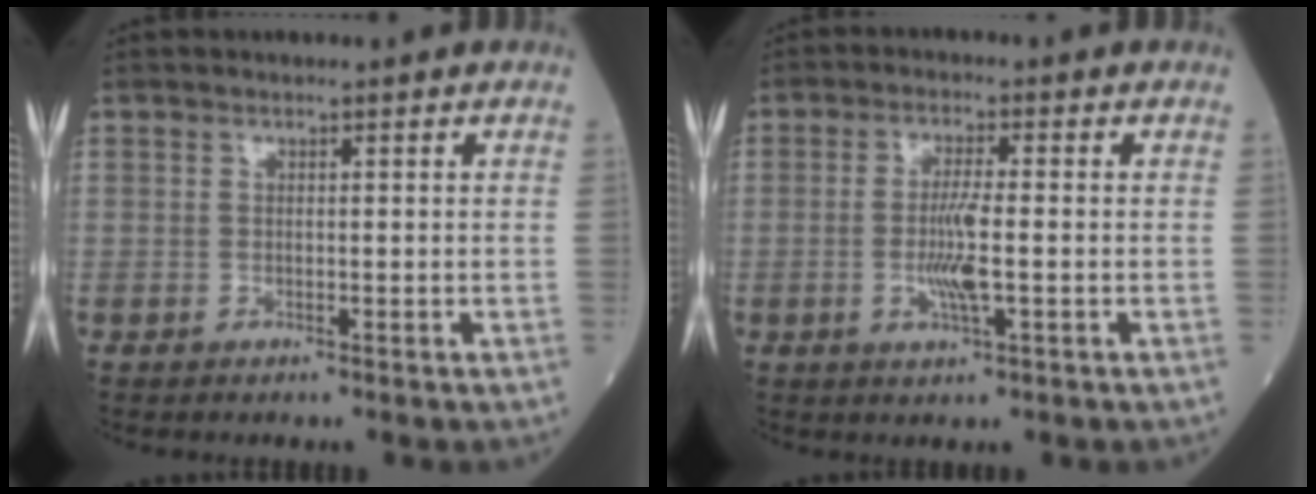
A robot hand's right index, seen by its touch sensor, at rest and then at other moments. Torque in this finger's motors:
{"motor_torque": [1.13, -0.23, 0.60, 0.16]}